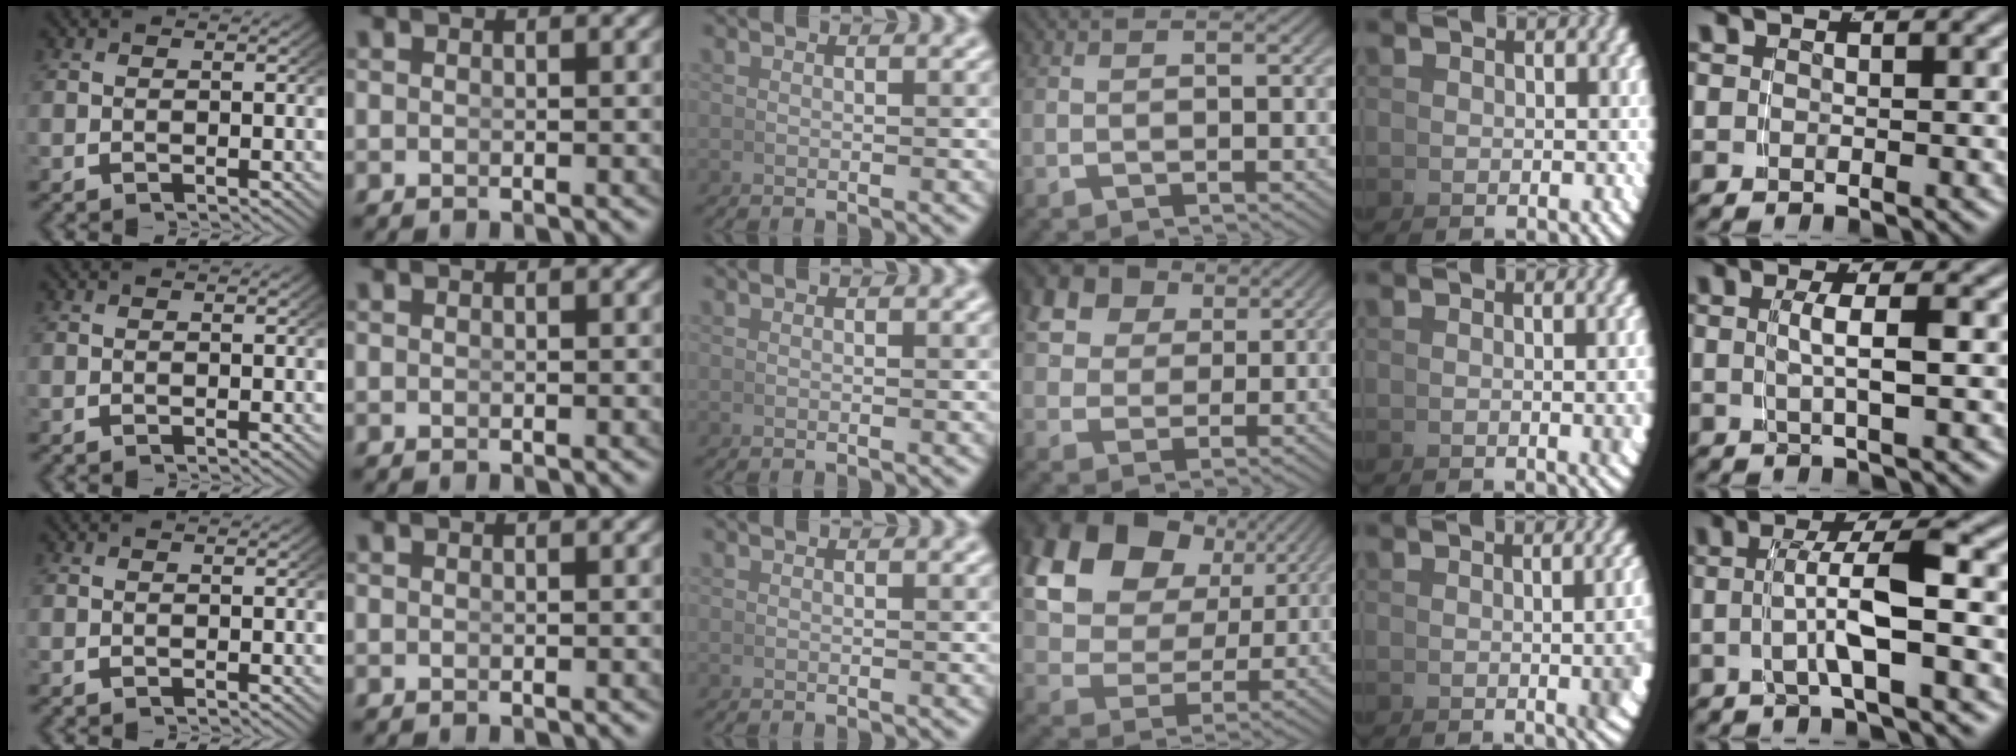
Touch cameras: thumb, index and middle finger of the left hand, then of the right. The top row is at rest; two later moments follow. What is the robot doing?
{"motion": "grasp_and_lifting", "object": "calculator"}